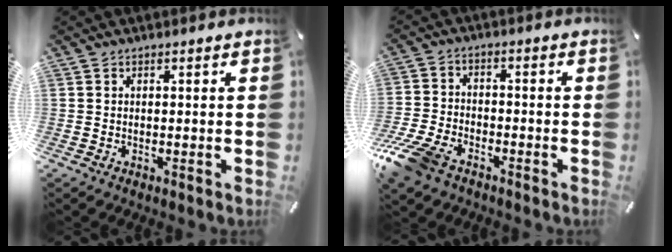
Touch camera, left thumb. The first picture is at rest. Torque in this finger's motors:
{"motor_torque": [0.60, 1.87, 0.35, 0.11, 0.30]}